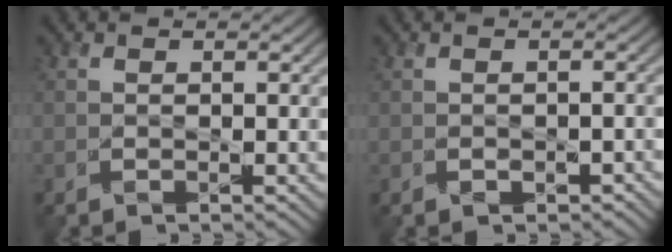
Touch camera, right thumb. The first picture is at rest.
{"total": 1.4, "force": [-0.6, 0.8, 0.9], "torque": [-0.017, -0.005, -0.007]}